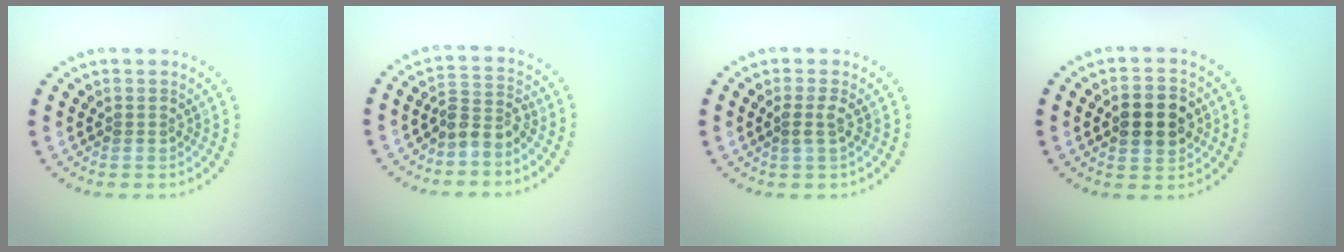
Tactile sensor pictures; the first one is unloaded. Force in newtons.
{"total": 2.6, "press": 2.0, "slide": 1.7}
{"total": 1.3, "press": 1.0, "slide": 0.8}
{"total": 4.5, "press": 4.5, "slide": 0.1}